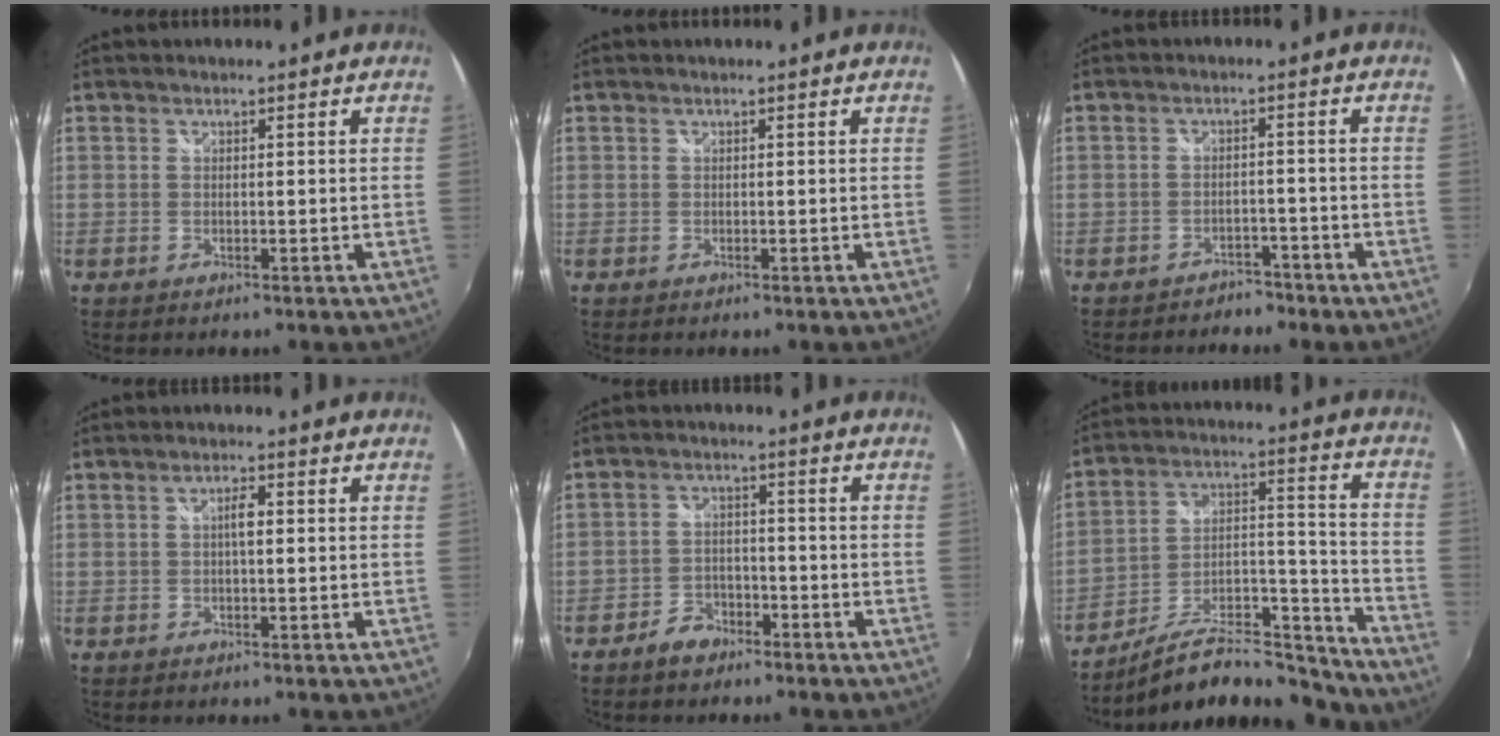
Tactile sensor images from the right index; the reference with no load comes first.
{"total": 0.0}
{"total": 5.0, "force": [-4.3, 2.5, 0.8], "torque": [-0.021, 0.007, -0.059]}
{"total": 2.1, "force": [0.2, 0.6, 2.0], "torque": [-0.036, 0.006, 0.001]}
{"total": 4.9, "force": [-3.8, 2.8, 1.4], "torque": [-0.042, 0.011, -0.065]}
{"total": 17.4, "force": [-15.0, 4.7, 7.7], "torque": [-0.119, 0.027, -0.231]}